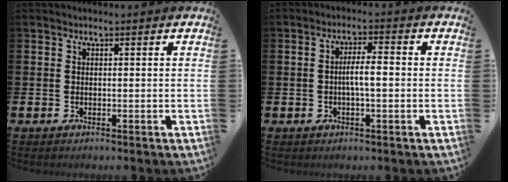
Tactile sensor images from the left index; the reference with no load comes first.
{"total": 3.4, "force": [-0.4, 0.8, 3.2], "torque": [-0.062, 0.006, -0.009]}